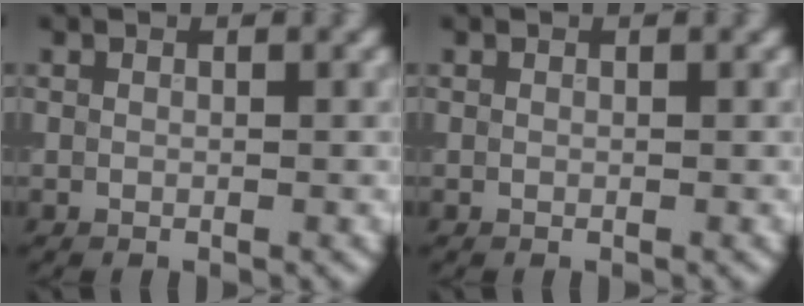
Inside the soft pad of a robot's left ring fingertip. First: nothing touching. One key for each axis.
{"total": 0.0}